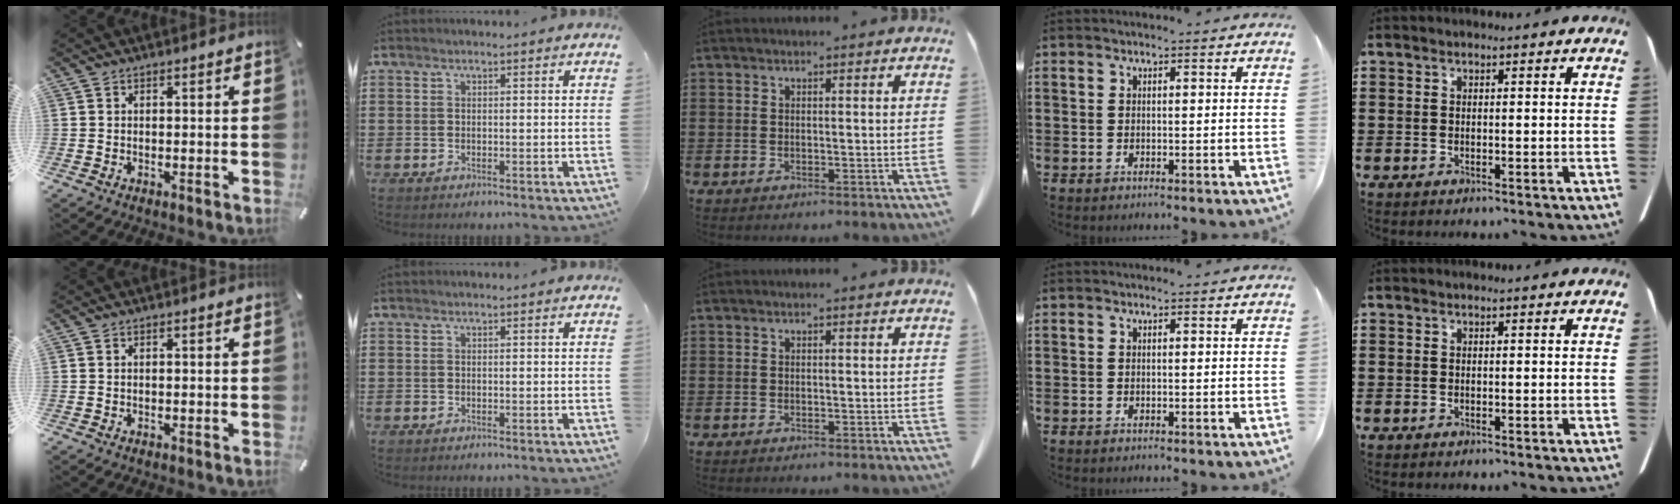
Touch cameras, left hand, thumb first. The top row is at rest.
{}